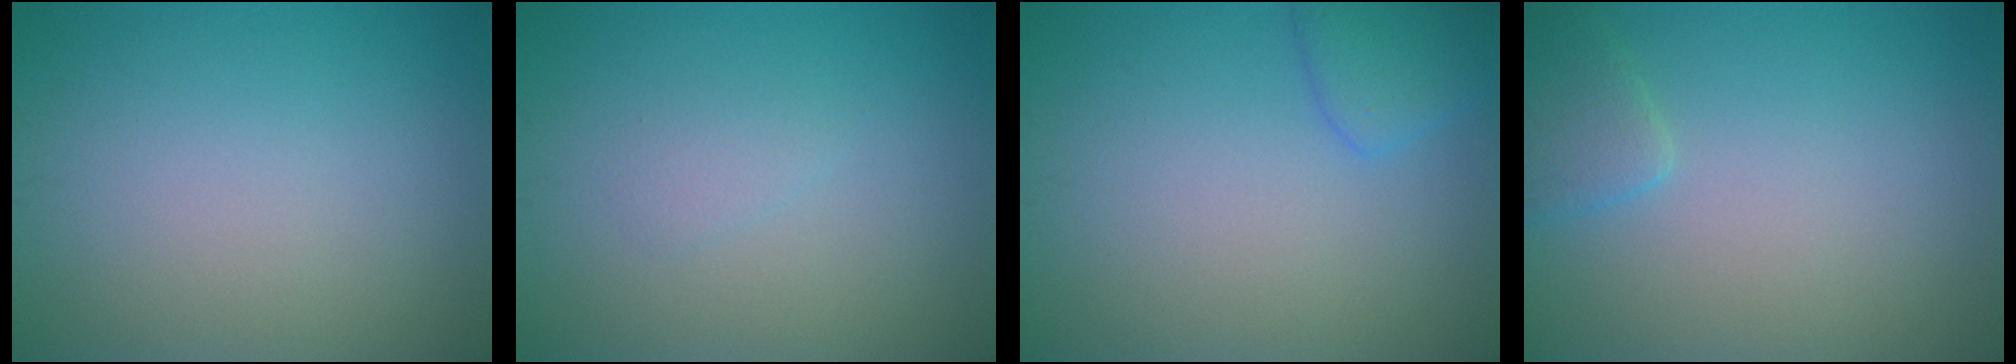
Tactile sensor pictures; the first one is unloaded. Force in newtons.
{"total": 0.9, "press": 0.9, "slide": 0.2}
{"total": 2.4, "press": 2.4, "slide": 0.2}
{"total": 1.9, "press": 1.9, "slide": 0.1}